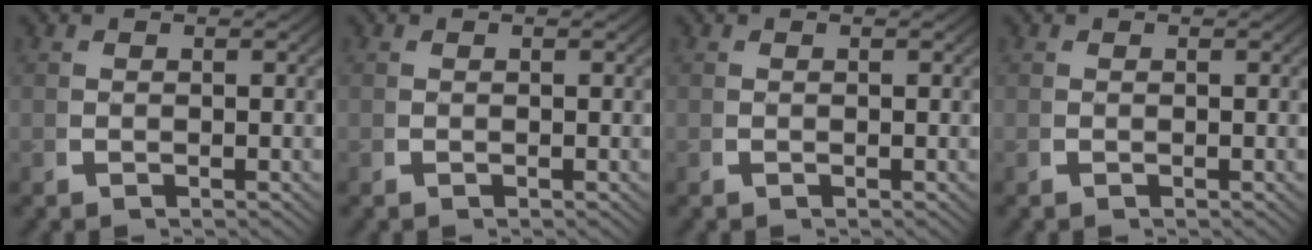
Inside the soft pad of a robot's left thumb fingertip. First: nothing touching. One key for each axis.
{"total": 0.0}
{"total": 0.0}
{"total": 0.0}